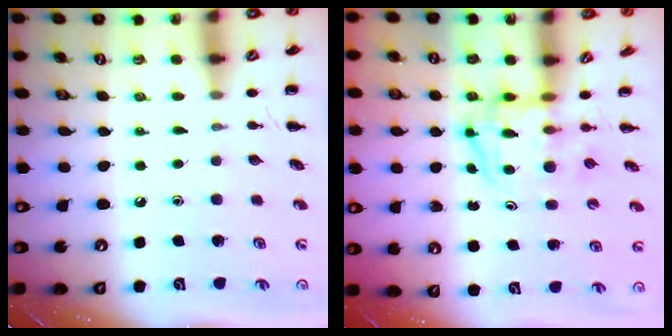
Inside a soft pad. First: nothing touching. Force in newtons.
{"total": 3.7, "press": 3.7, "slide": 0.5}